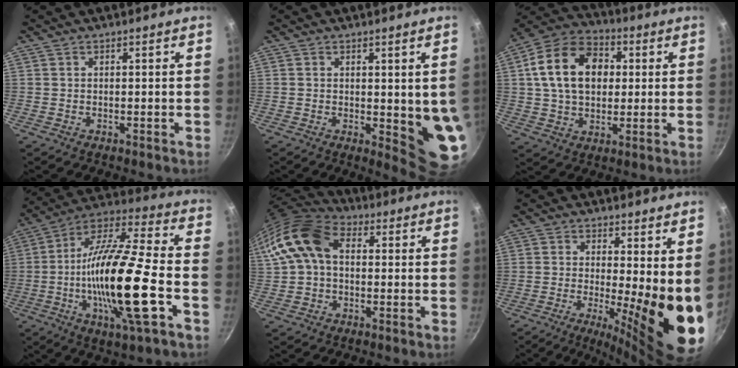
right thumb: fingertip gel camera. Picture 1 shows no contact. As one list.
[{"total": 7.9, "force": [0.2, 2.8, 7.4], "torque": [-0.074, -0.021, 0.006]}, {"total": 17.3, "force": [3.1, 12.4, 11.7], "torque": [-0.175, 0.021, 0.040]}, {"total": 22.9, "force": [-5.4, 4.5, 21.8], "torque": [-0.393, 0.022, -0.111]}, {"total": 13.2, "force": [1.8, 9.1, 9.4], "torque": [-0.173, 0.030, 0.017]}, {"total": 14.0, "force": [-0.3, 3.7, 13.5], "torque": [-0.166, -0.033, -0.002]}]